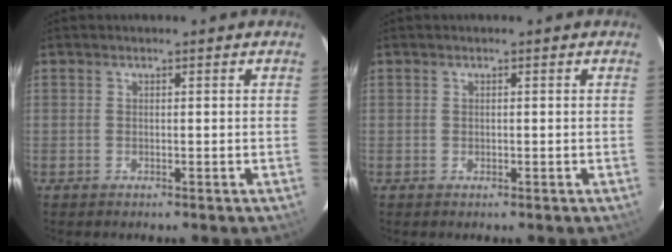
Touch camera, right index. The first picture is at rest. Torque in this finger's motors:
{"motor_torque": [-0.20, -0.01, -0.05, 0.00]}